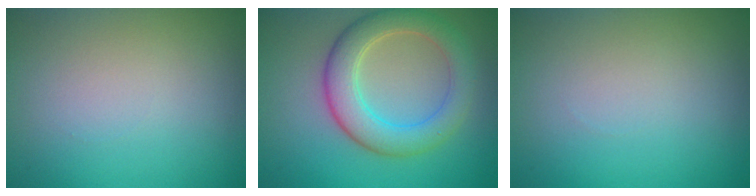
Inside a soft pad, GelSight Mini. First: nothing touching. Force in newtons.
{"total": 5.5, "press": 5.4, "slide": 0.3}
{"total": 0.0}